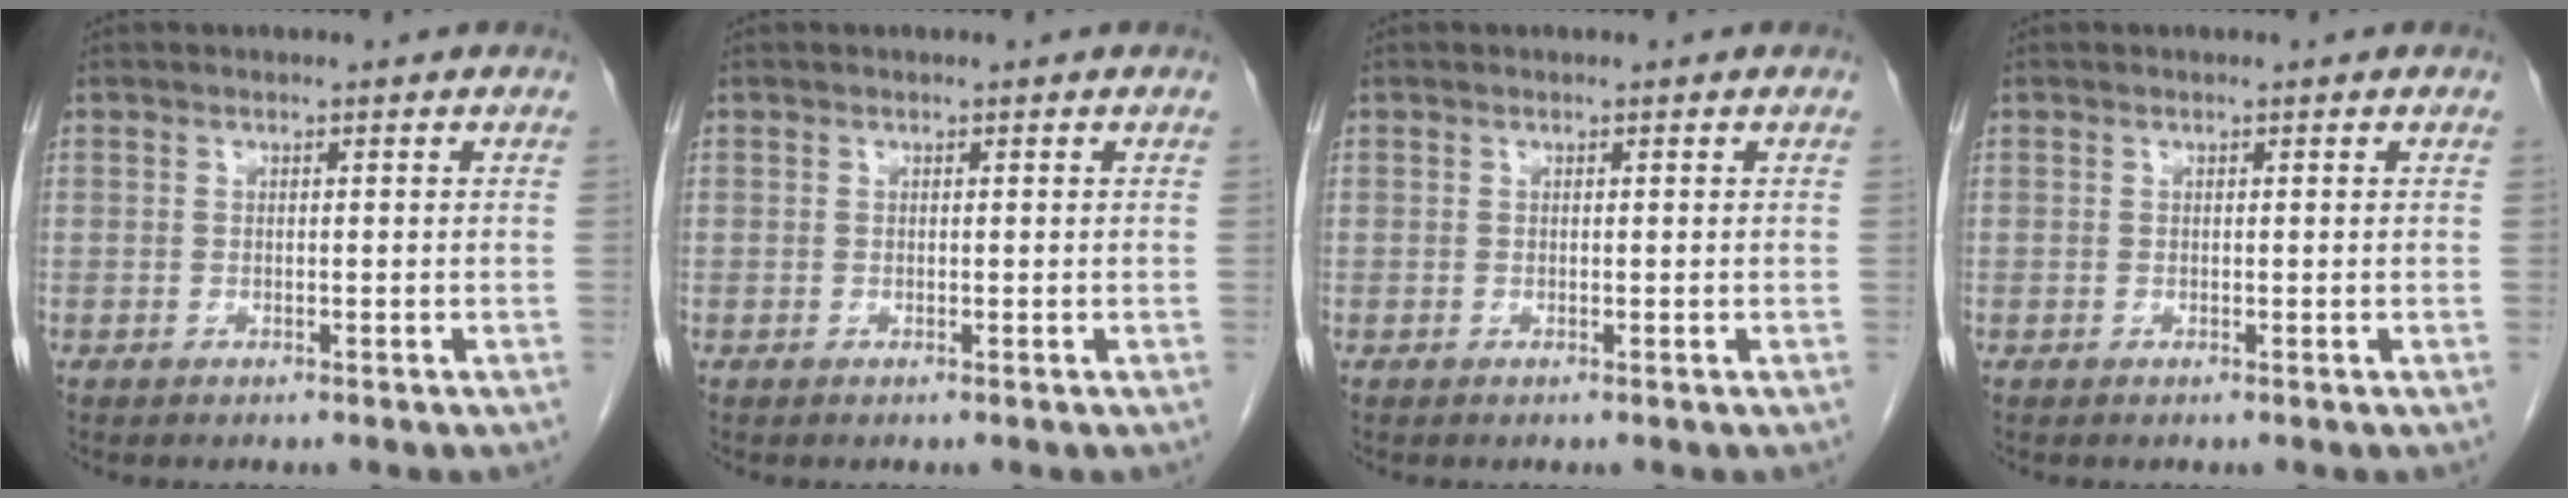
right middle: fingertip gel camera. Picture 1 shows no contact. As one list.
[{"total": 0.0}, {"total": 0.0}, {"total": 0.0}]